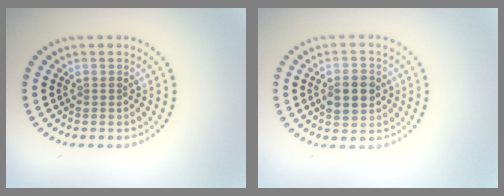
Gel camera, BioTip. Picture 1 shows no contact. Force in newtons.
{"total": 3.7, "press": 3.7, "slide": 0.1}